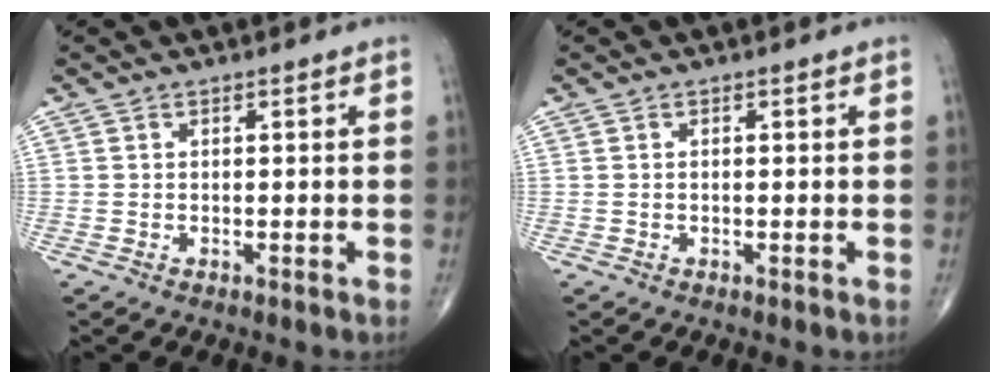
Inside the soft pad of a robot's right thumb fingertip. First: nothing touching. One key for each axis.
{"total": 0.0}